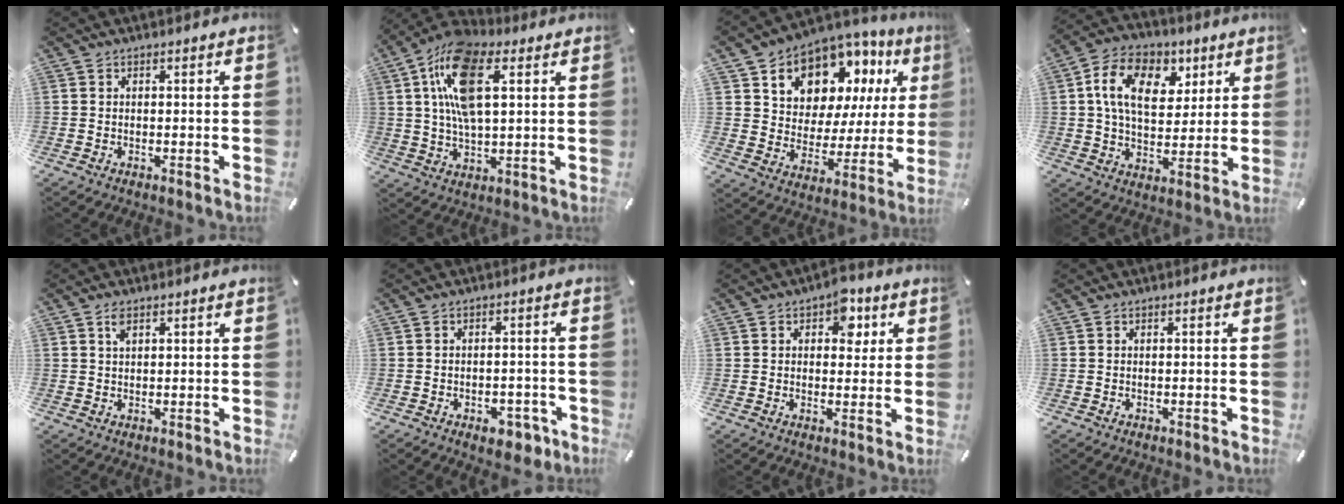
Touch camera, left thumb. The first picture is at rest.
{"total": 15.5, "force": [5.4, 7.6, 12.3], "torque": [-0.263, 0.000, 0.095]}
{"total": 11.7, "force": [8.1, 7.9, 3.0], "torque": [-0.059, -0.075, 0.148]}
{"total": 14.6, "force": [5.1, 10.1, 9.2], "torque": [-0.148, 0.002, 0.093]}
{"total": 1.9, "force": [1.1, 0.8, 1.3], "torque": [-0.030, 0.001, 0.020]}
{"total": 5.8, "force": [-3.0, 3.5, 3.5], "torque": [-0.048, 0.023, -0.048]}
{"total": 6.4, "force": [2.7, 4.3, 3.8], "torque": [-0.029, -0.007, 0.036]}
{"total": 0.0}